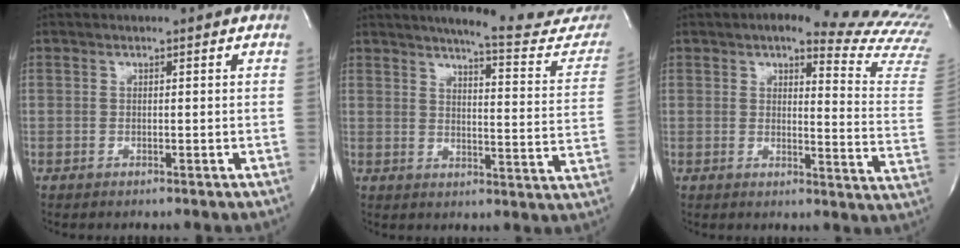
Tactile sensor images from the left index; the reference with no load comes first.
{"total": 18.8, "force": [17.7, 0.9, 6.4], "torque": [-0.077, -0.094, 0.198]}
{"total": 19.0, "force": [16.8, 1.8, 8.7], "torque": [-0.091, -0.104, 0.167]}